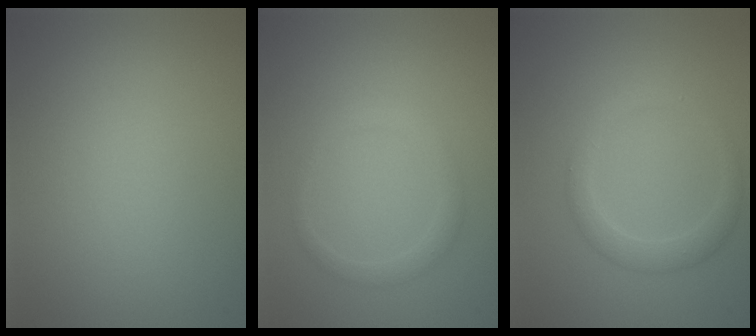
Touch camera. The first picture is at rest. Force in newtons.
{"total": 1.4, "press": 1.4, "slide": 0.2}
{"total": 2.2, "press": 2.2, "slide": 0.1}